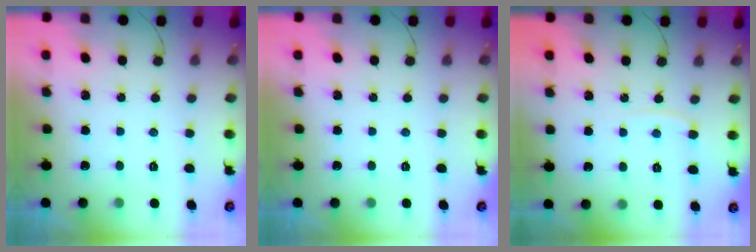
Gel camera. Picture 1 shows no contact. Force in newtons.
{"total": 0.0}
{"total": 4.5, "press": 4.5, "slide": 0.6}